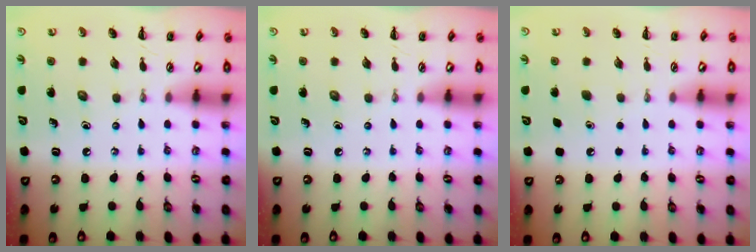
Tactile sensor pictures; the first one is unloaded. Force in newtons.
{"total": 0.0}
{"total": 1.7, "press": 1.7, "slide": 0.1}